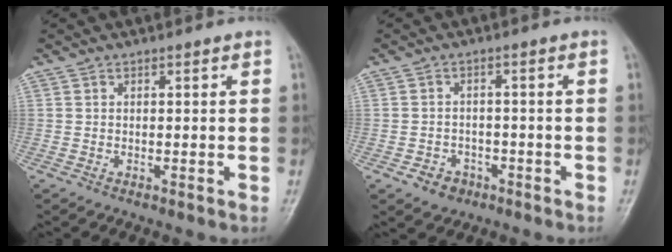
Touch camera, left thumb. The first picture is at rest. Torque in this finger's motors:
{"motor_torque": [-0.40, 0.64, 0.13, 0.00, 0.00]}